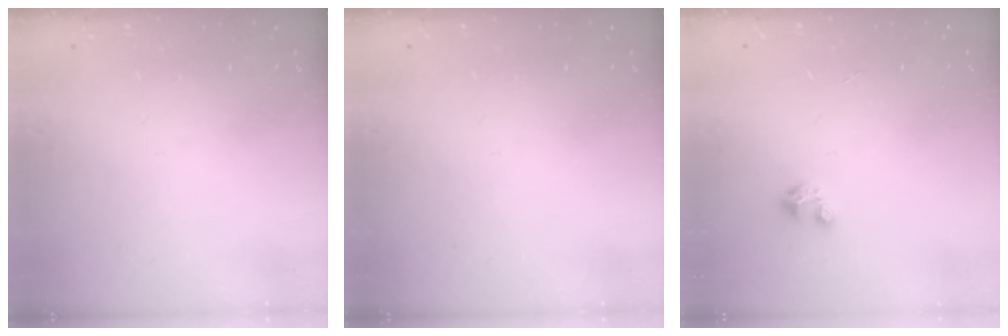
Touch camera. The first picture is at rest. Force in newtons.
{"total": 0.0}
{"total": 1.8, "press": 1.8, "slide": 0.1}